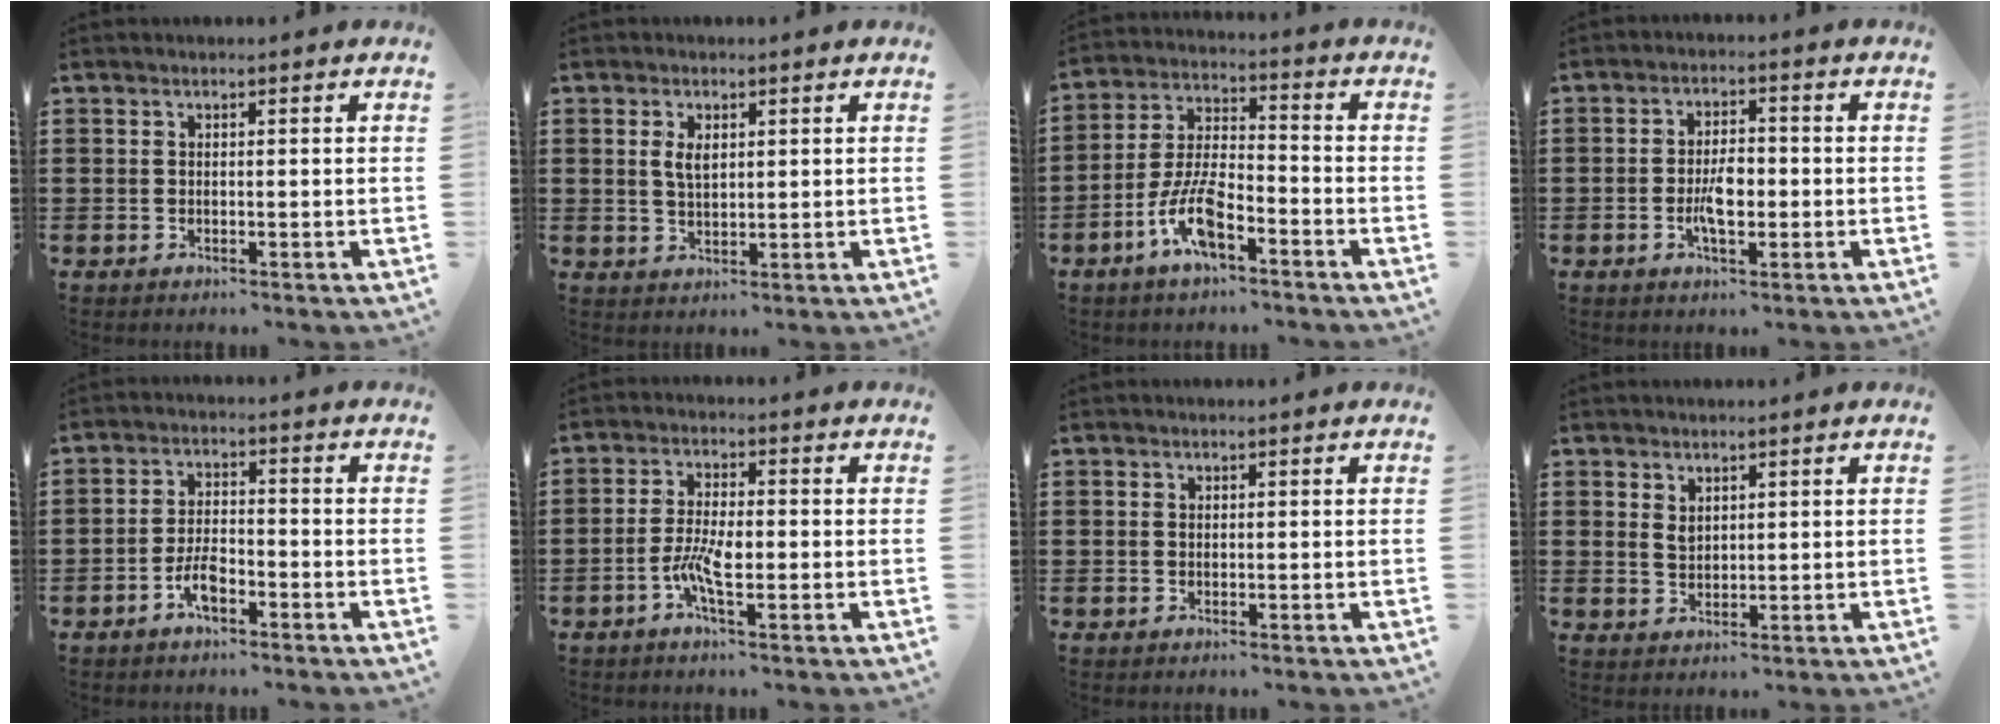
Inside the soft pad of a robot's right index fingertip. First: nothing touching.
{"total": 3.0, "force": [0.9, 1.5, 2.5], "torque": [-0.052, 0.007, 0.015]}
{"total": 8.6, "force": [-4.7, 2.9, 6.5], "torque": [-0.153, -0.004, -0.091]}
{"total": 5.0, "force": [-1.0, 2.2, 4.4], "torque": [-0.090, 0.001, -0.021]}
{"total": 4.5, "force": [-2.6, 1.7, 3.2], "torque": [-0.075, 0.000, -0.054]}
{"total": 5.5, "force": [-1.7, 1.5, 5.0], "torque": [-0.111, -0.006, -0.038]}
{"total": 0.6, "force": [0.1, 0.6, 0.2], "torque": [-0.005, 0.003, 0.003]}
{"total": 2.1, "force": [1.4, 1.4, 0.9], "torque": [-0.021, 0.004, 0.026]}